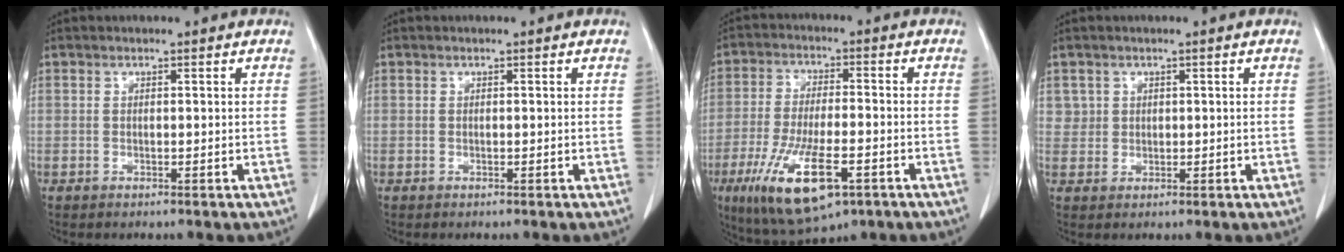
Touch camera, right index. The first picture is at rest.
{"total": 0.0}
{"total": 13.7, "force": [-6.2, 3.9, 11.6], "torque": [-0.230, -0.022, -0.096]}
{"total": 2.1, "force": [0.9, 1.9, -0.1], "torque": [0.016, 0.000, 0.010]}